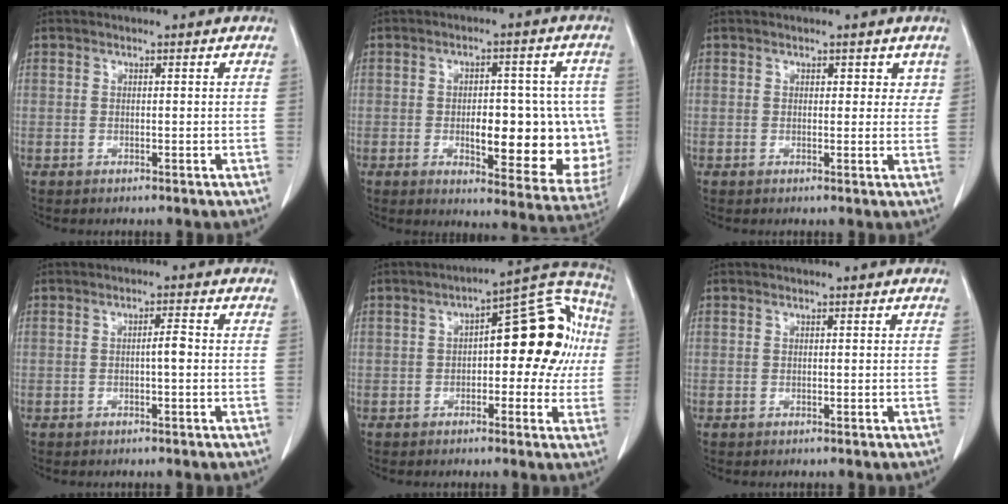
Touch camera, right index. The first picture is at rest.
{"total": 15.9, "force": [-1.8, 6.2, 14.5], "torque": [-0.134, 0.015, 0.000]}
{"total": 2.4, "force": [1.2, 1.6, 1.3], "torque": [-0.001, 0.000, 0.012]}
{"total": 1.6, "force": [-0.2, 0.1, 1.6], "torque": [-0.021, 0.004, -0.002]}
{"total": 14.8, "force": [1.1, 6.1, 13.5], "torque": [-0.168, 0.054, 0.015]}
{"total": 0.0}